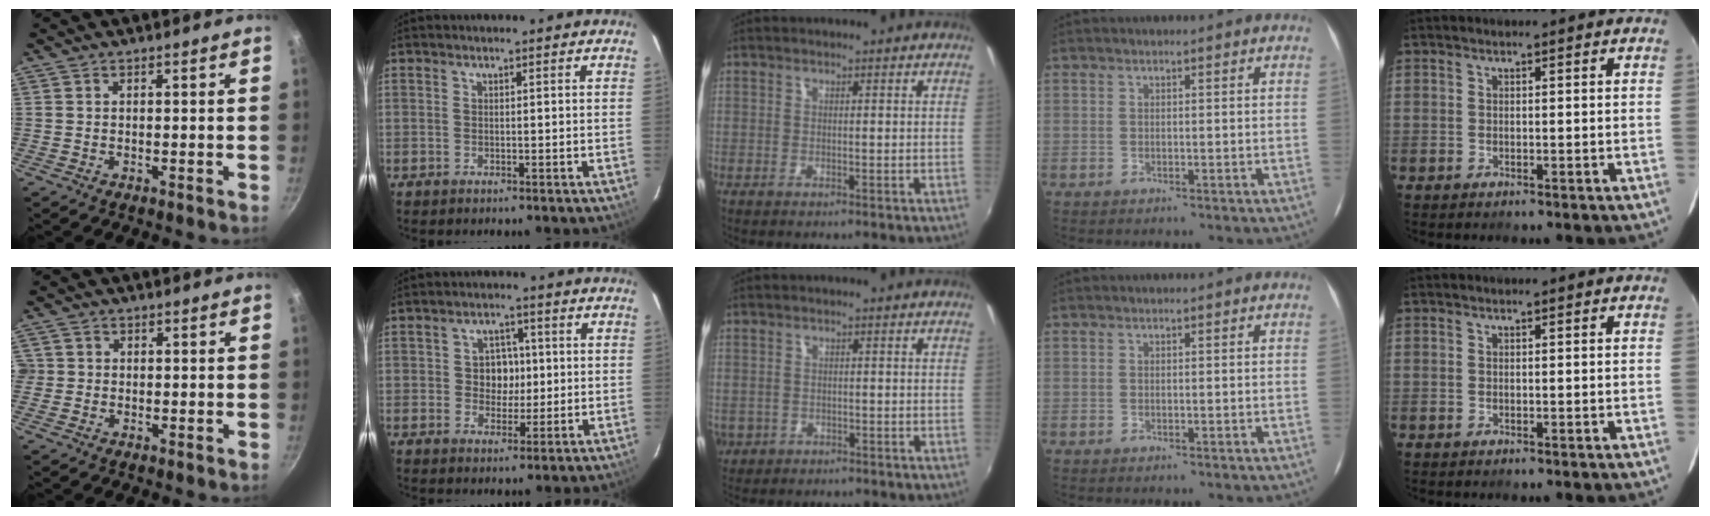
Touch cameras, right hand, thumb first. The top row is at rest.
{"thumb": {"total": 1.9, "force": [-0.2, 1.9, 0.4], "torque": [0.005, 0.006, -0.006]}, "index": {"total": 5.3, "force": [0.1, 4.6, 2.5], "torque": [-0.042, 0.013, 0.005]}, "middle": {"total": 5.1, "force": [-1.6, 4.4, 1.8], "torque": [-0.053, -0.007, -0.019]}}